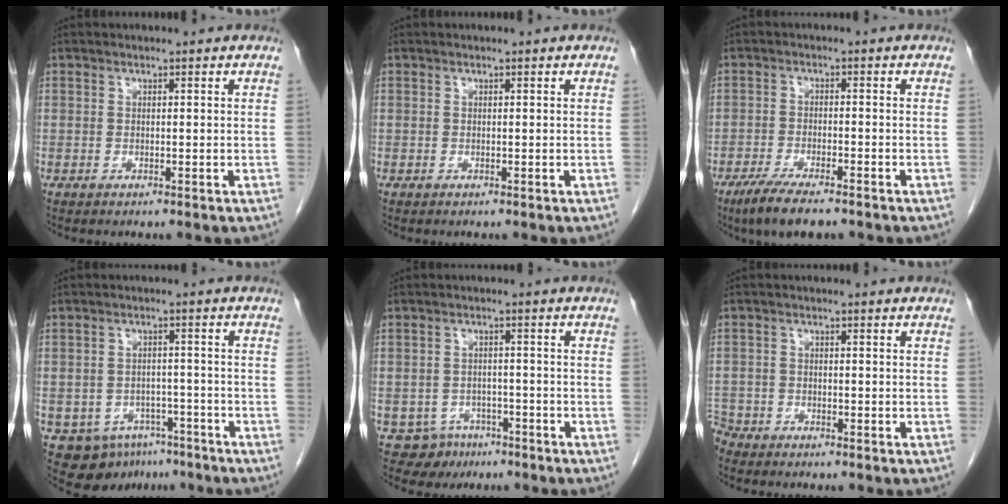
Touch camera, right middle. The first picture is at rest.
{"total": 0.0}
{"total": 7.5, "force": [-5.5, 1.9, 4.7], "torque": [-0.078, -0.013, -0.087]}
{"total": 8.0, "force": [-5.2, 5.6, 2.5], "torque": [-0.034, 0.009, -0.069]}
{"total": 4.5, "force": [-3.0, 3.4, -0.1], "torque": [0.009, 0.010, -0.040]}
{"total": 3.7, "force": [-3.4, 1.3, 0.0], "torque": [-0.004, -0.005, -0.068]}